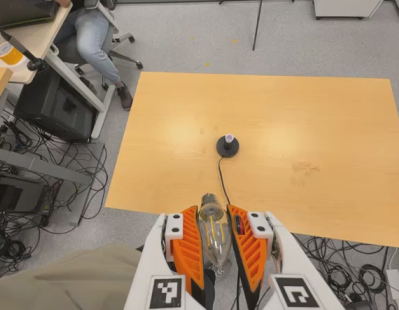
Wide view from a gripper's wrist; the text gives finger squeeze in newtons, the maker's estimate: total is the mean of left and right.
{"total": 20.6, "left": 22.8, "right": 18.4}